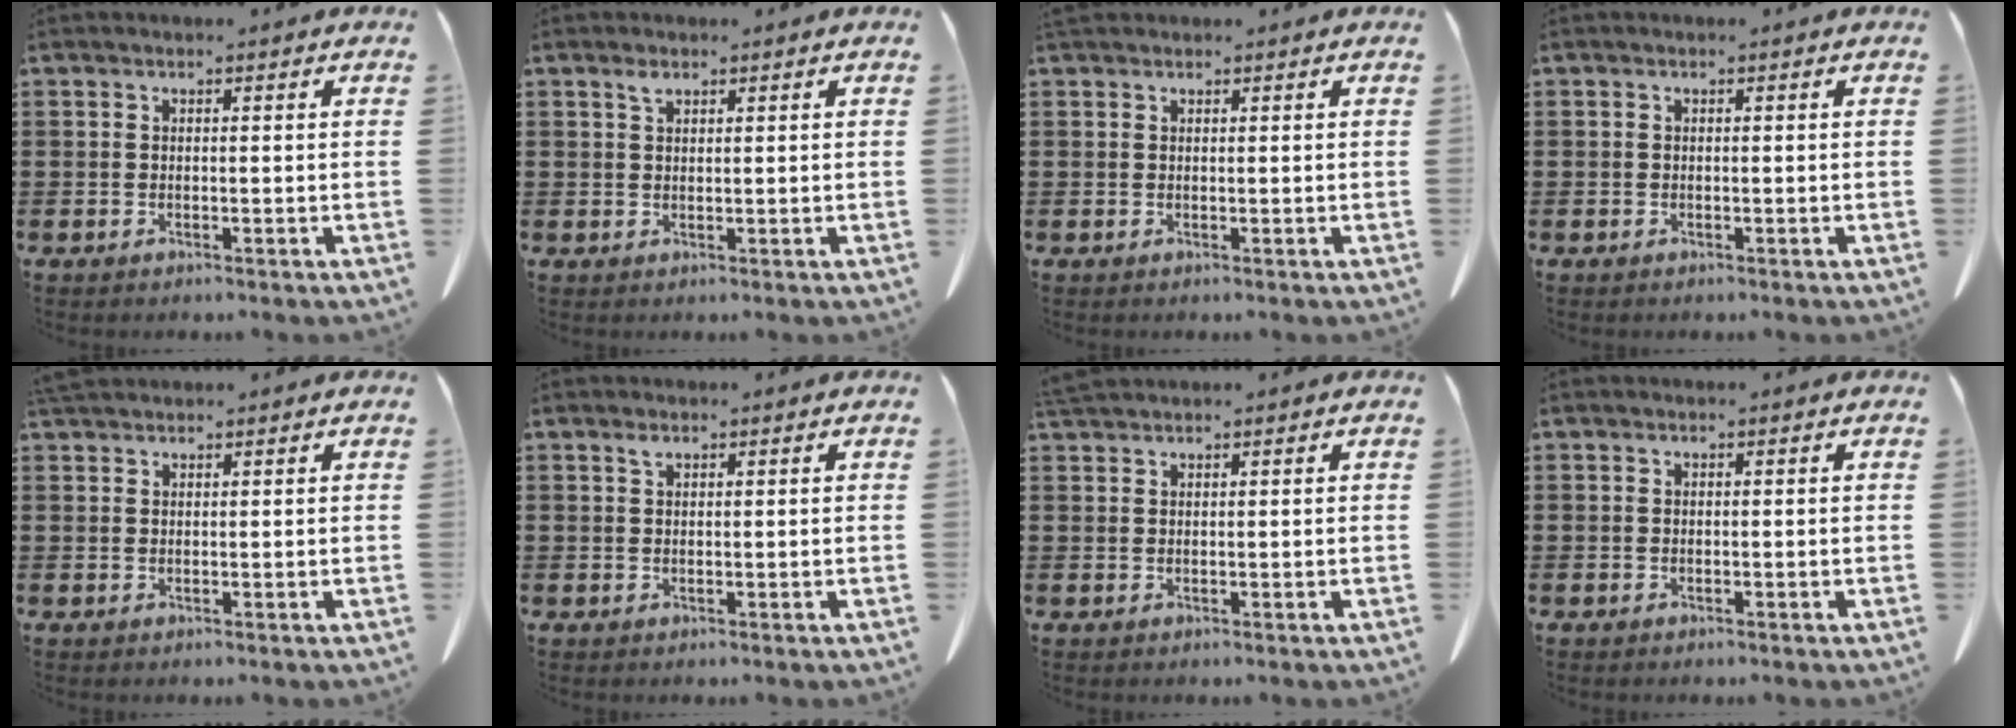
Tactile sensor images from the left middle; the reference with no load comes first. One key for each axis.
{"total": 1.4, "fx": 1.0, "fy": 0.6, "fz": 0.7, "tx": -0.019, "ty": 0.000, "tz": 0.020}
{"total": 0.8, "fx": 0.7, "fy": 0.4, "fz": 0.2, "tx": -0.007, "ty": 0.001, "tz": 0.015}
{"total": 0.0}
{"total": 2.0, "fx": 1.8, "fy": 0.5, "fz": 0.7, "tx": -0.021, "ty": 0.001, "tz": 0.037}
{"total": 1.0, "fx": 0.7, "fy": 0.4, "fz": 0.6, "tx": -0.014, "ty": 0.000, "tz": 0.014}
{"total": 1.7, "fx": 1.6, "fy": 0.0, "fz": 0.6, "tx": -0.015, "ty": -0.001, "tz": 0.033}
{"total": 0.0}